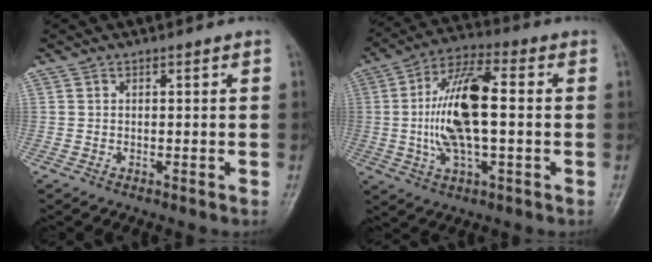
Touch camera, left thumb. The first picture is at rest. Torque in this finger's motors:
{"motor_torque": [1.98, 3.03, 1.93, 0.24, 0.53]}